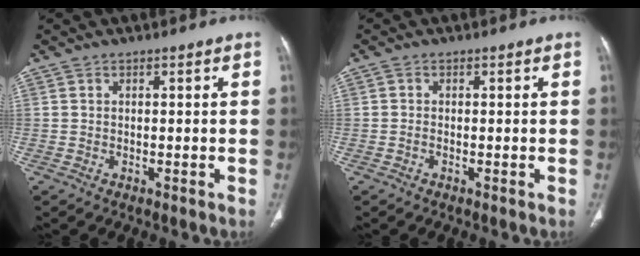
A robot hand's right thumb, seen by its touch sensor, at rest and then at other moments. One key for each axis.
{"total": 0.5, "fx": -0.3, "fy": 0.3, "fz": 0.4, "tx": -0.006, "ty": 0.001, "tz": -0.007}